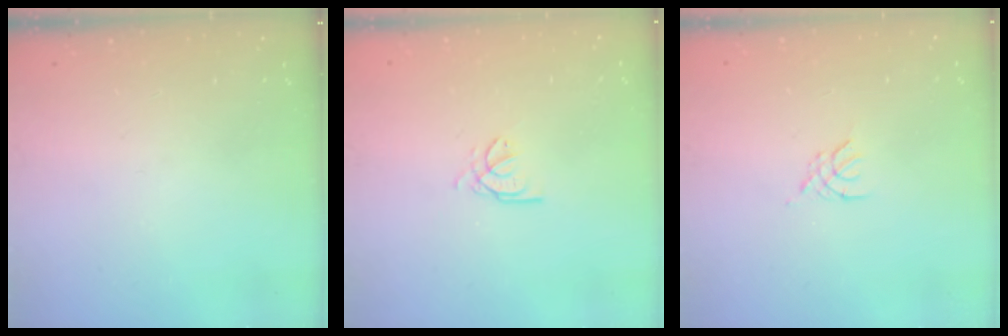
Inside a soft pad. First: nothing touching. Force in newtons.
{"total": 2.6, "press": 2.6, "slide": 0.3}
{"total": 2.6, "press": 2.5, "slide": 0.6}